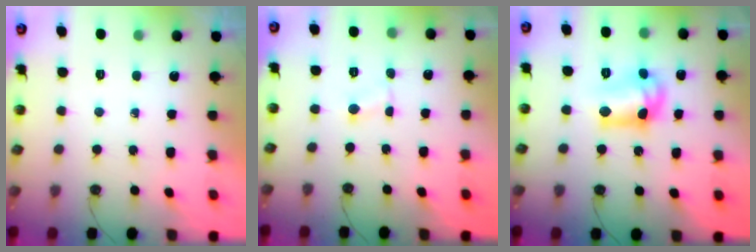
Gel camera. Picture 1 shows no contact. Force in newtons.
{"total": 1.1, "press": 1.0, "slide": 0.3}
{"total": 12.5, "press": 11.9, "slide": 3.9}